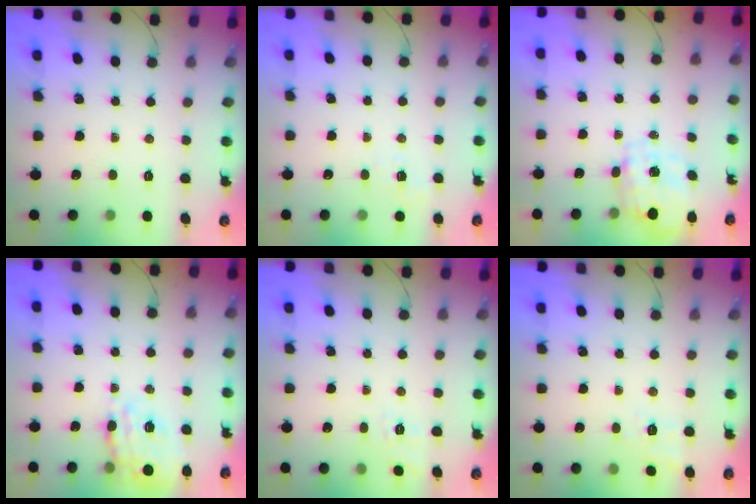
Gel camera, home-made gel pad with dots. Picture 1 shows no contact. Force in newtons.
{"total": 2.6, "press": 2.1, "slide": 1.6}
{"total": 2.7, "press": 2.5, "slide": 1.1}
{"total": 14.4, "press": 14.1, "slide": 2.9}
{"total": 2.2, "press": 0.8, "slide": 2.0}
{"total": 4.8, "press": 4.4, "slide": 1.9}